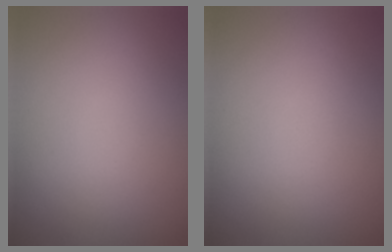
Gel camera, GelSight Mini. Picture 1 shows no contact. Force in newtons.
{"total": 0.0}